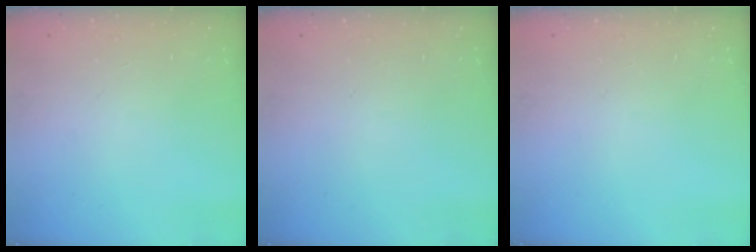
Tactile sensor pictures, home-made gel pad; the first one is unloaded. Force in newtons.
{"total": 0.0}
{"total": 0.0}